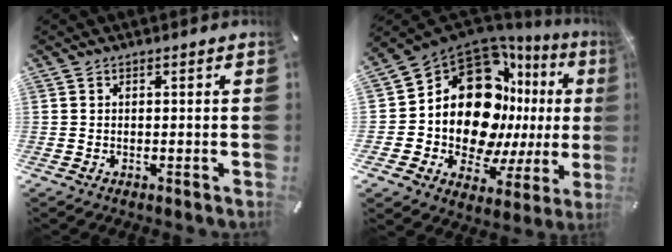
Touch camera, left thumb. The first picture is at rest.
{"total": 21.0, "force": [5.1, 13.8, 15.0], "torque": [-0.277, -0.072, 0.090]}